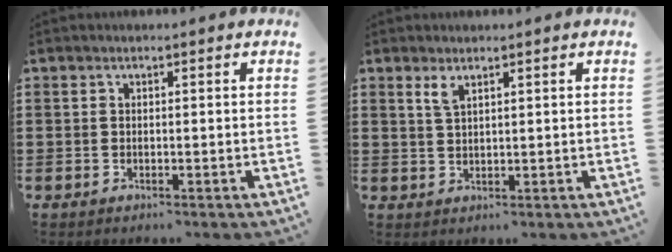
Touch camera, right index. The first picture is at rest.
{"total": 2.0, "force": [1.3, 0.4, 1.4], "torque": [-0.033, 0.000, 0.024]}